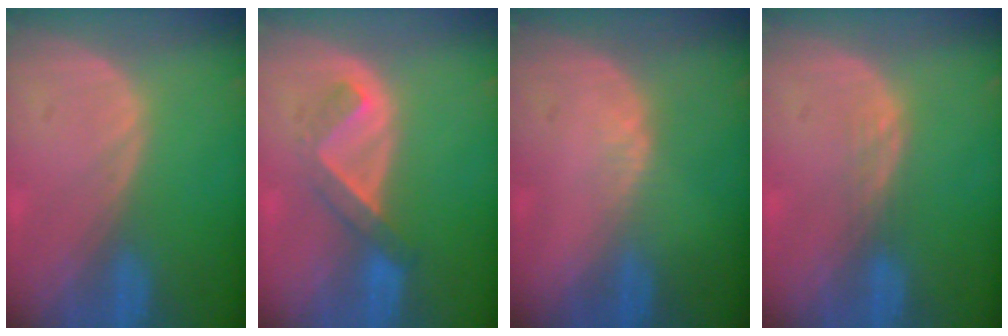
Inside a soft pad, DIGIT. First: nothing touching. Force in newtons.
{"total": 5.1, "press": 4.4, "slide": 2.6}
{"total": 1.2, "press": 0.9, "slide": 0.8}
{"total": 1.5, "press": 1.5, "slide": 0.3}